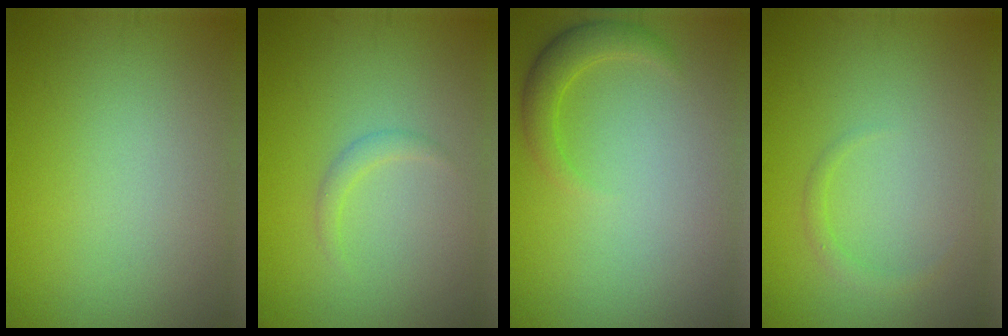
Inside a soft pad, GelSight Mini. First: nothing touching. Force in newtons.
{"total": 1.1, "press": 1.1, "slide": 0.0}
{"total": 2.4, "press": 2.4, "slide": 0.1}
{"total": 1.0, "press": 1.0, "slide": 0.1}